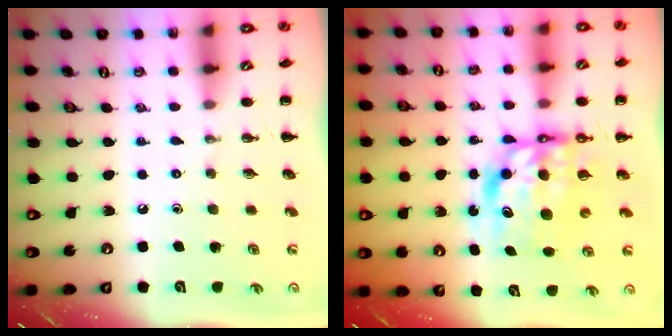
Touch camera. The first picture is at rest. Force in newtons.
{"total": 9.6, "press": 9.3, "slide": 2.6}